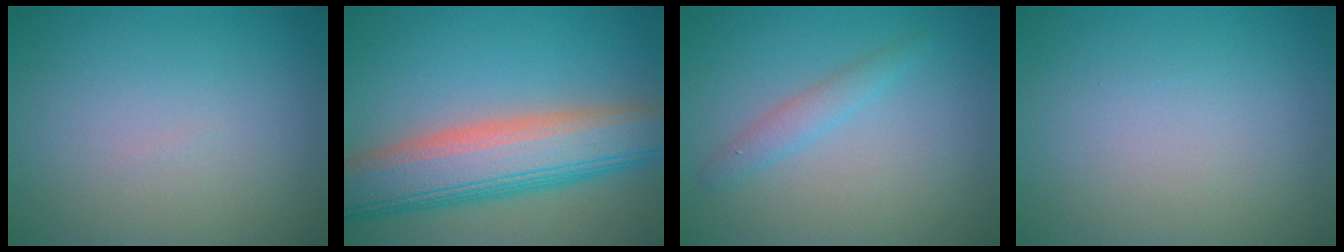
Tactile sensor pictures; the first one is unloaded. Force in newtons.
{"total": 9.8, "press": 9.8, "slide": 0.4}
{"total": 1.6, "press": 1.6, "slide": 0.1}
{"total": 0.0}